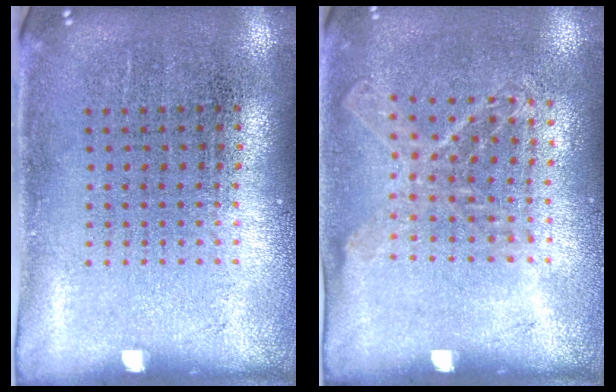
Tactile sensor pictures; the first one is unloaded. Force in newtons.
{"total": 1.1, "press": 1.0, "slide": 0.3}